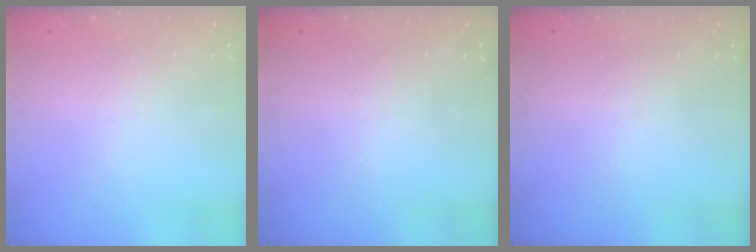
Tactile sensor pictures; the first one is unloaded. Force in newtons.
{"total": 0.0}
{"total": 0.0}